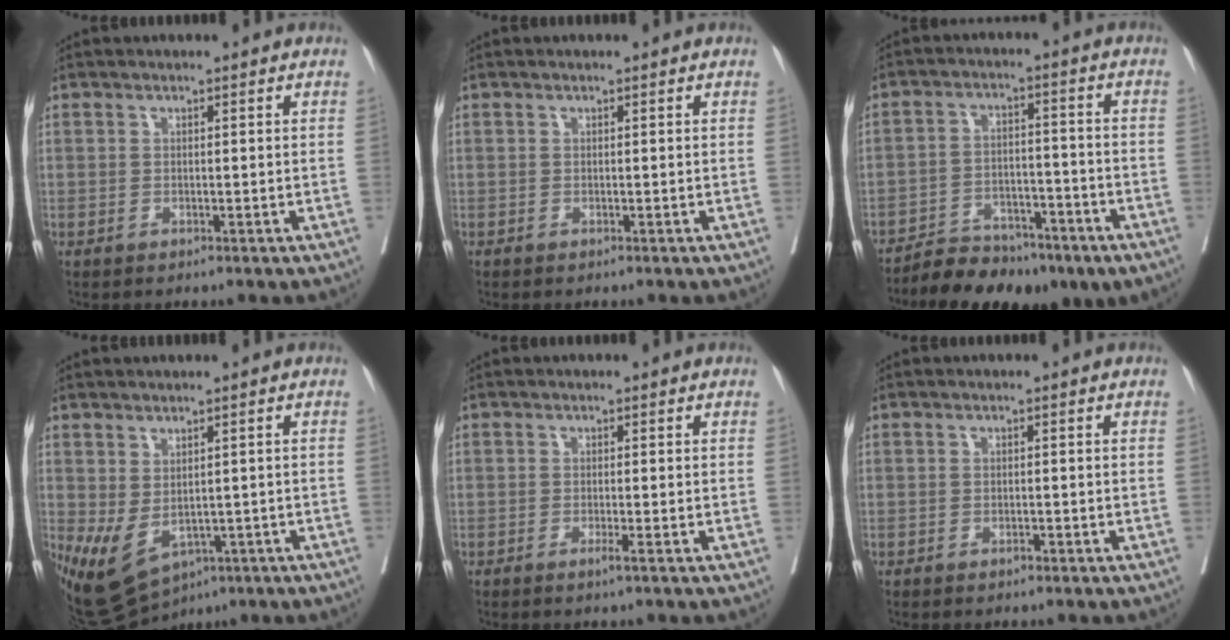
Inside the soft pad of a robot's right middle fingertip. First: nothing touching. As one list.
[{"total": 0.0}, {"total": 12.7, "force": [-9.7, 5.7, 6.0], "torque": [-0.083, 0.020, -0.146]}, {"total": 9.7, "force": [-4.0, 5.8, 6.6], "torque": [-0.114, -0.008, -0.047]}, {"total": 1.2, "force": [-0.7, -0.3, 0.9], "torque": [-0.013, 0.000, -0.013]}, {"total": 0.6, "force": [-0.5, 0.2, 0.3], "torque": [-0.009, 0.000, -0.006]}]